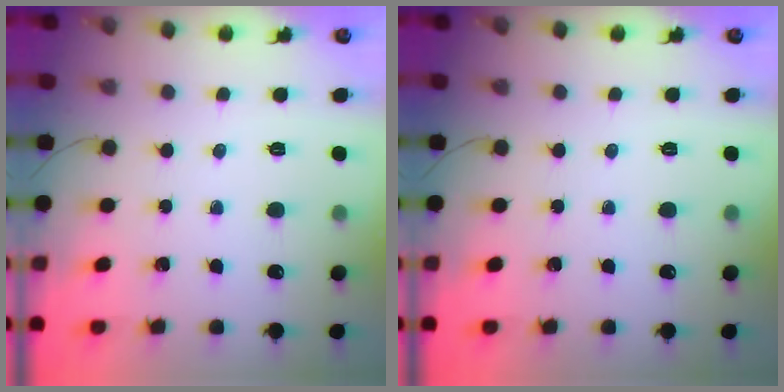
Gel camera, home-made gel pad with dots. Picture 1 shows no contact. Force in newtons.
{"total": 0.0}